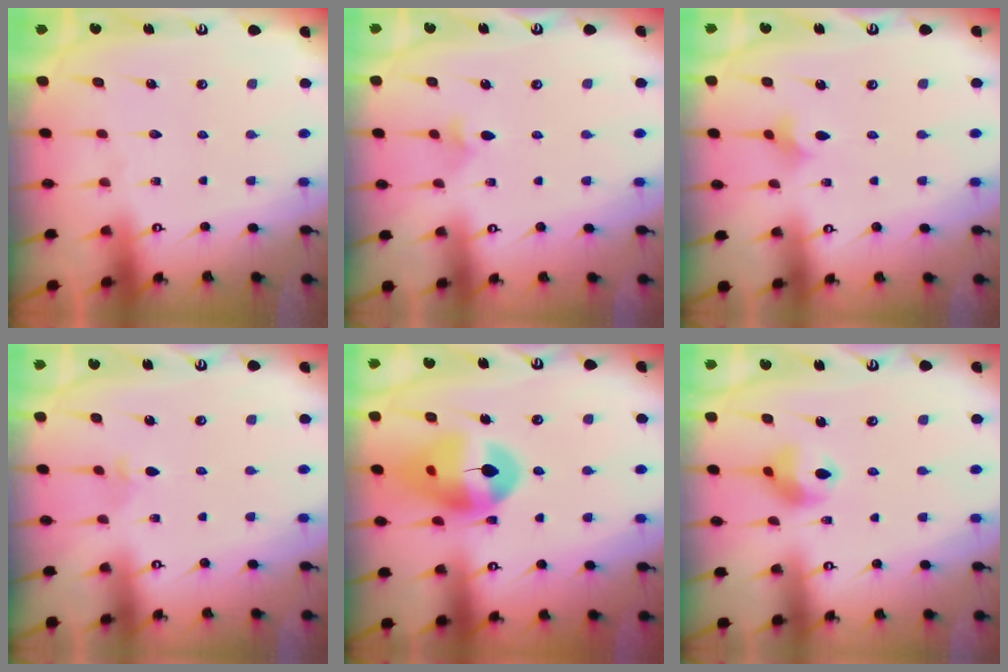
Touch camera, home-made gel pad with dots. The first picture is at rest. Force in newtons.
{"total": 2.9, "press": 2.8, "slide": 0.9}
{"total": 1.9, "press": 1.8, "slide": 0.6}
{"total": 3.1, "press": 3.0, "slide": 0.7}
{"total": 15.1, "press": 14.9, "slide": 2.2}
{"total": 9.0, "press": 8.9, "slide": 1.6}